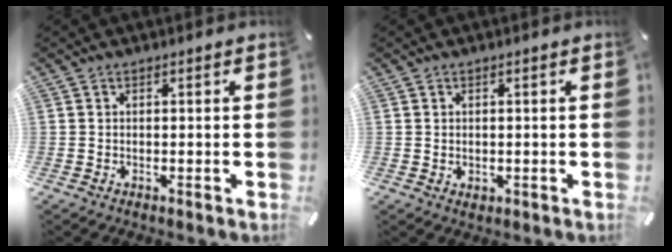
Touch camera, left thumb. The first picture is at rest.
{"total": 0.9, "force": [0.2, 0.8, 0.3], "torque": [-0.007, 0.004, 0.003]}